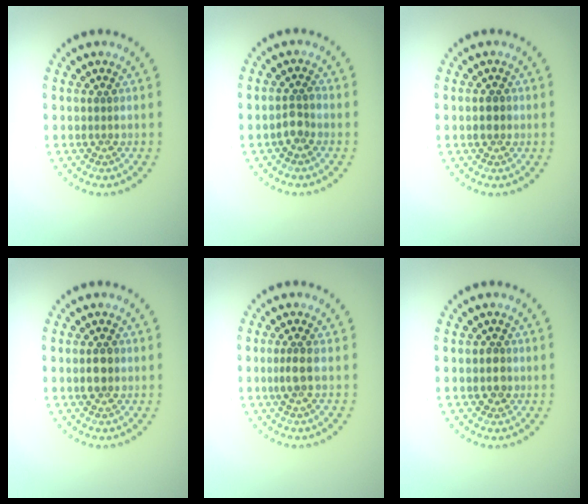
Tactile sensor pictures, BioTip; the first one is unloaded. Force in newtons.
{"total": 1.5, "press": 1.3, "slide": 0.8}
{"total": 1.3, "press": 1.2, "slide": 0.4}
{"total": 2.3, "press": 2.3, "slide": 0.1}
{"total": 1.7, "press": 1.5, "slide": 0.9}
{"total": 1.7, "press": 1.6, "slide": 0.5}